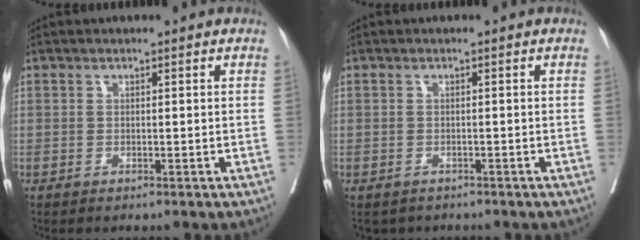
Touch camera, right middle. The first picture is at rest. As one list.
[{"total": 2.9, "force": [-2.3, 1.7, 0.3], "torque": [-0.006, -0.002, -0.035]}]